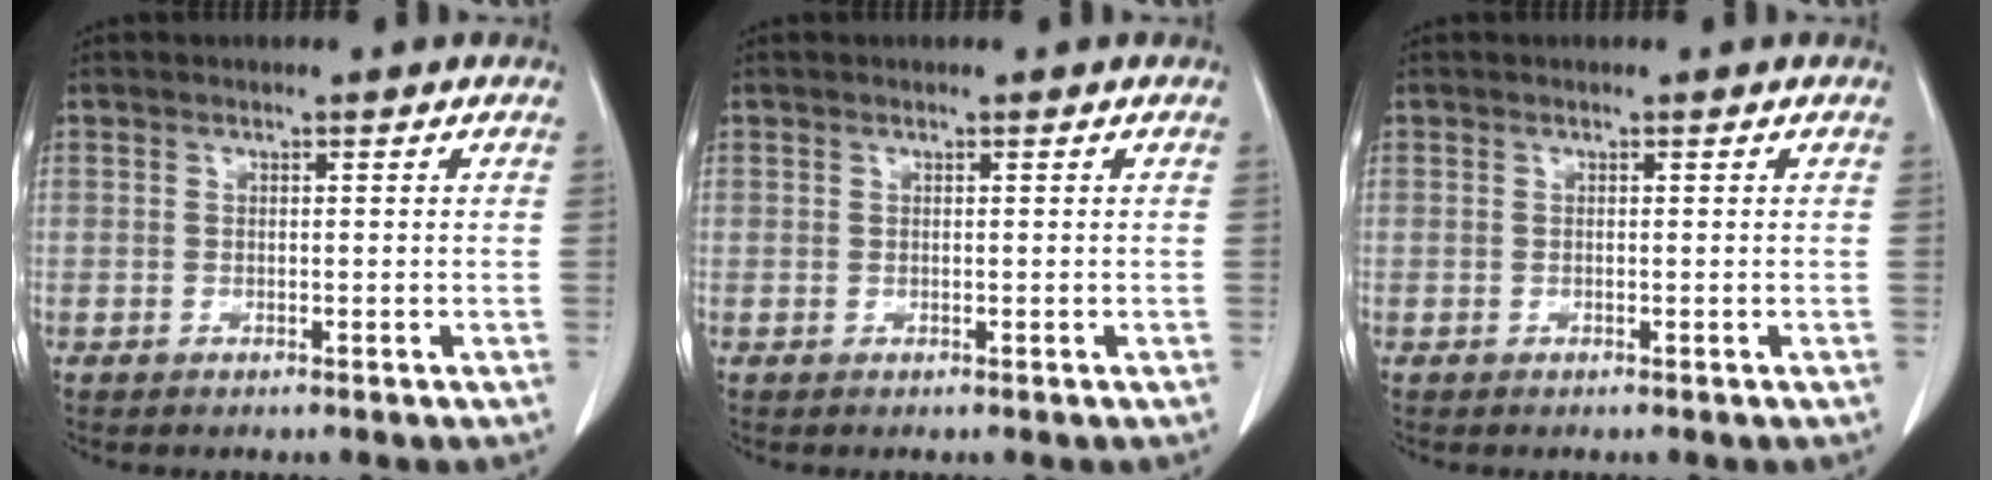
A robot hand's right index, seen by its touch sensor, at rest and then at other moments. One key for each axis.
{"total": 0.0}
{"total": 0.0}